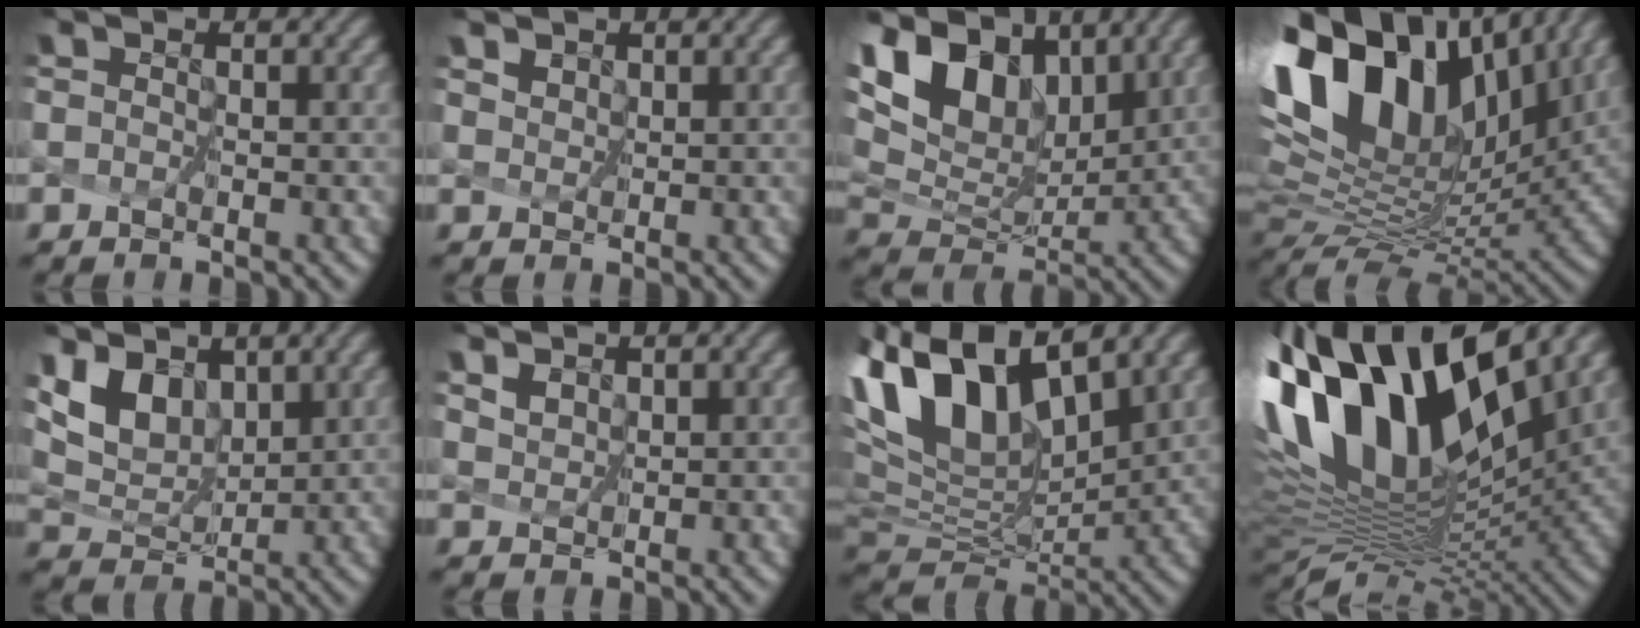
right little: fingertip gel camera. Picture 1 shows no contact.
{"total": 3.3, "force": [2.5, 1.8, 1.2], "torque": [-0.050, 0.003, 0.046]}
{"total": 11.8, "force": [5.9, 6.7, 7.7], "torque": [-0.157, 0.018, 0.102]}
{"total": 15.3, "force": [7.2, 8.2, 10.7], "torque": [-0.230, 0.037, 0.130]}
{"total": 5.1, "force": [3.3, 2.7, 2.7], "torque": [-0.070, 0.002, 0.060]}
{"total": 3.6, "force": [2.9, 1.8, 1.3], "torque": [-0.056, 0.007, 0.055]}
{"total": 11.4, "force": [6.0, 5.5, 7.9], "torque": [-0.170, 0.017, 0.119]}
{"total": 14.7, "force": [4.8, 6.9, 12.0], "torque": [-0.219, 0.016, 0.088]}